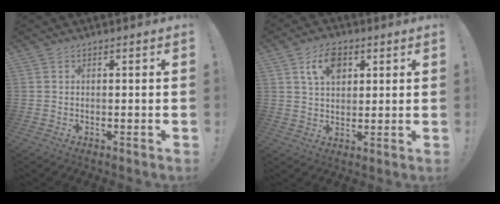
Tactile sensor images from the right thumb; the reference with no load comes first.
{"total": 9.1, "force": [4.1, 6.0, 5.5], "torque": [-0.095, 0.003, 0.078]}